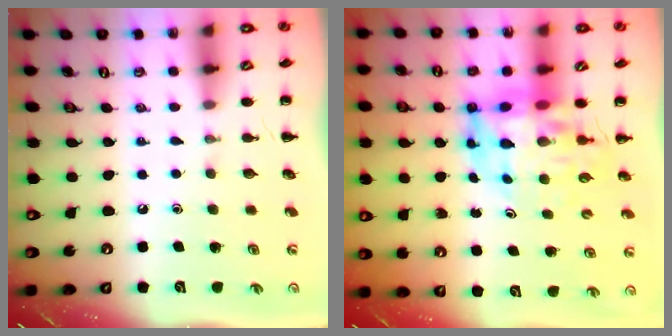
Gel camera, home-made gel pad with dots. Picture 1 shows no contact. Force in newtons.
{"total": 11.3, "press": 10.7, "slide": 3.6}